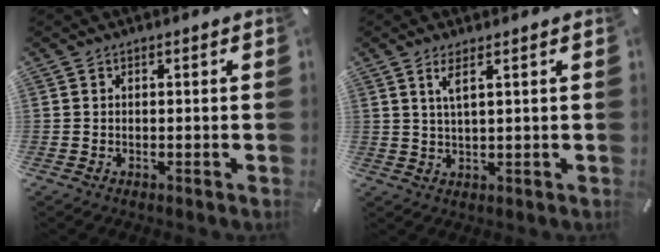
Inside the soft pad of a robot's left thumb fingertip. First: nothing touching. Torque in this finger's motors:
{"motor_torque": [0.13, -0.15, -0.15, 0.24, -0.01]}